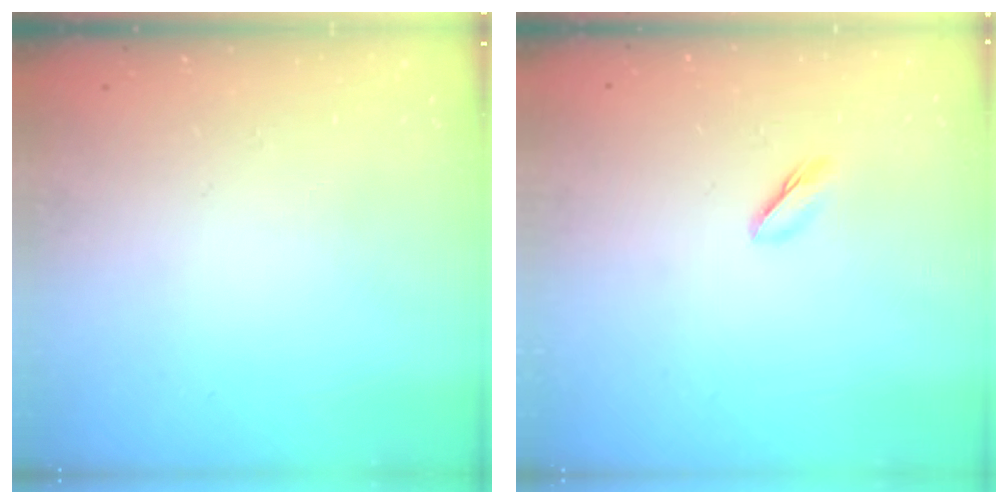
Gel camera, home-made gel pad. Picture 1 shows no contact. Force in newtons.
{"total": 2.5, "press": 2.4, "slide": 0.8}